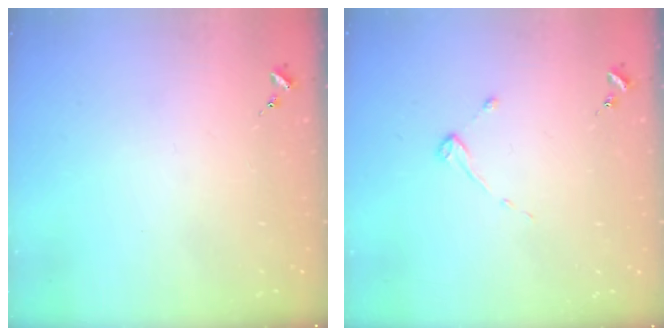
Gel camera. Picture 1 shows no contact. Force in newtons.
{"total": 2.7, "press": 2.7, "slide": 0.3}